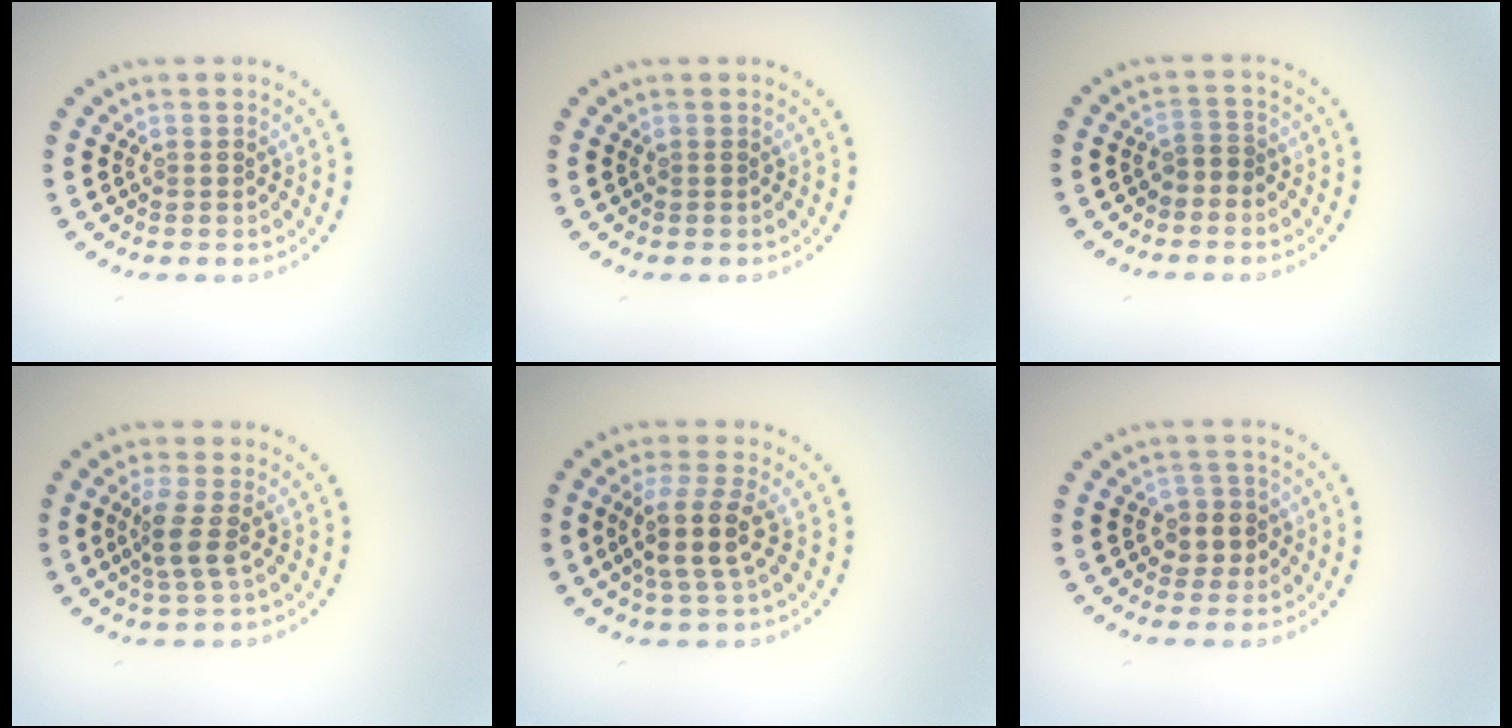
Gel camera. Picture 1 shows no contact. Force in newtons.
{"total": 0.0}
{"total": 1.1, "press": 0.9, "slide": 0.7}
{"total": 2.5, "press": 1.9, "slide": 1.6}
{"total": 3.7, "press": 3.0, "slide": 2.1}
{"total": 2.3, "press": 2.1, "slide": 0.8}